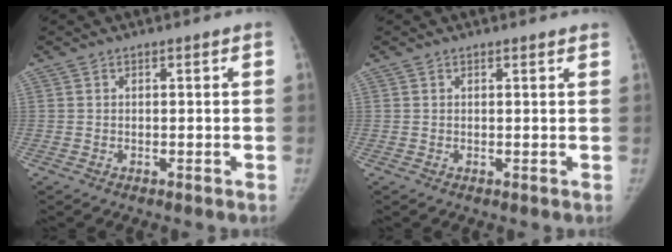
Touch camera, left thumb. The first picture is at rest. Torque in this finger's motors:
{"motor_torque": [-0.43, 0.25, -0.43, -0.13, -0.06]}